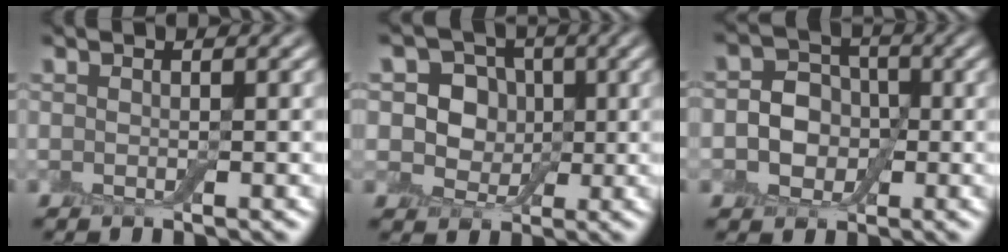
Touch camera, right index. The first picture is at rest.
{"total": 6.2, "force": [1.5, 5.2, 2.9], "torque": [-0.040, 0.019, -0.001]}
{"total": 4.4, "force": [-0.4, 3.6, 2.4], "torque": [-0.023, -0.001, -0.023]}